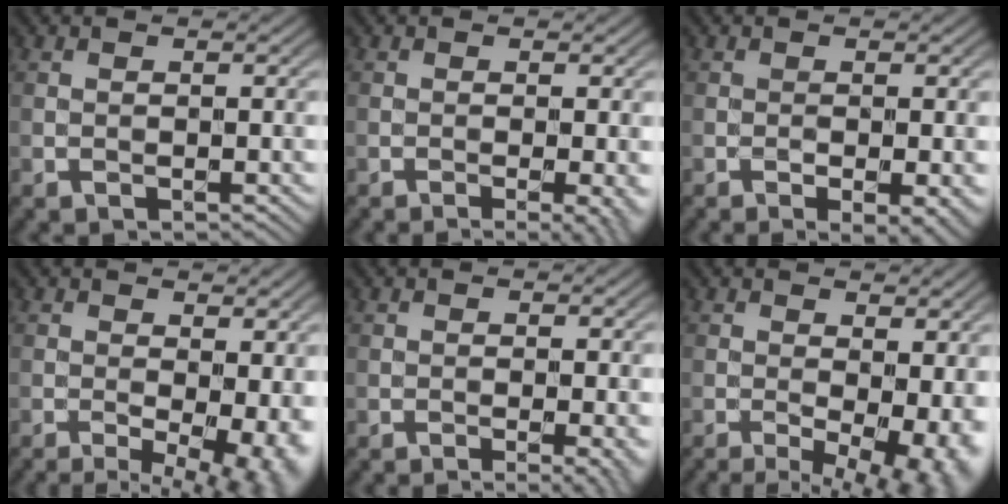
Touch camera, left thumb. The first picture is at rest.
{"total": 3.1, "force": [-0.9, 0.5, 3.0], "torque": [-0.047, -0.007, -0.013]}
{"total": 3.5, "force": [-1.3, 0.9, 3.1], "torque": [-0.050, -0.008, -0.015]}
{"total": 9.2, "force": [-1.9, 3.5, 8.3], "torque": [-0.113, -0.004, -0.019]}
{"total": 2.8, "force": [-0.9, 0.3, 2.6], "torque": [-0.042, -0.005, -0.015]}
{"total": 10.7, "force": [-2.2, 4.5, 9.4], "torque": [-0.125, -0.010, -0.017]}